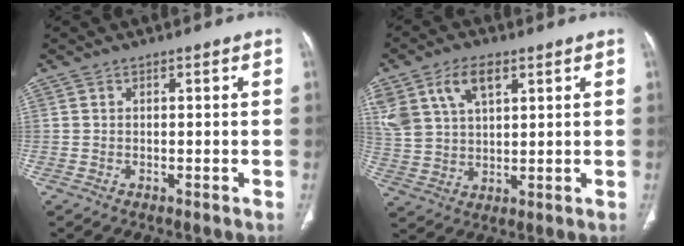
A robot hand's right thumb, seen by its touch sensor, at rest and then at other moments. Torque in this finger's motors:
{"motor_torque": [1.42, 1.36, 1.10, 0.94, 0.10]}